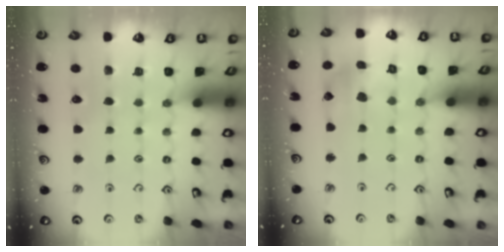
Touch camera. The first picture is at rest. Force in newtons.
{"total": 5.3, "press": 5.3, "slide": 0.6}